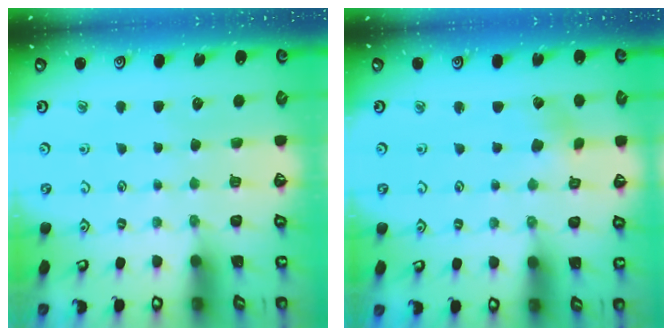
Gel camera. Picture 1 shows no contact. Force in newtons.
{"total": 1.7, "press": 1.7, "slide": 0.2}